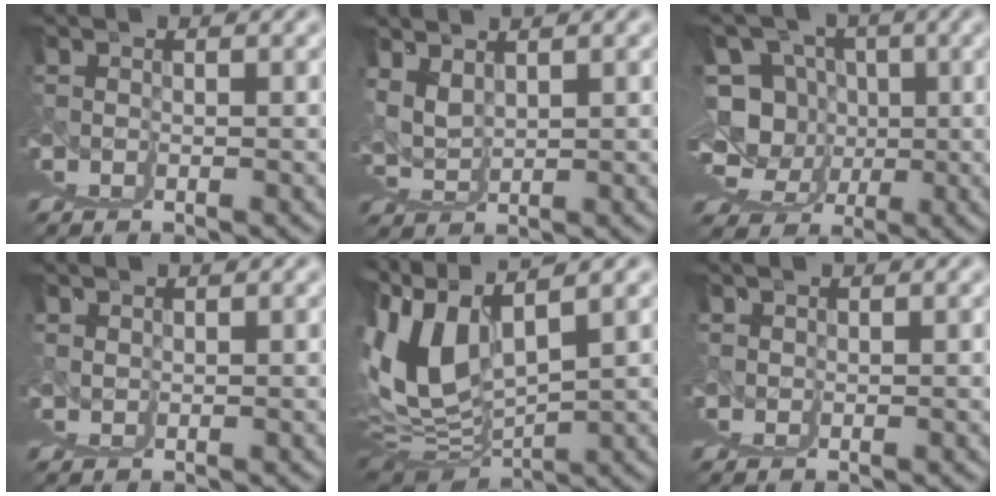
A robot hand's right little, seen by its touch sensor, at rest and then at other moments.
{"total": 4.7, "force": [3.5, 2.4, 2.1], "torque": [-0.046, -0.014, 0.082]}
{"total": 9.0, "force": [4.8, 4.1, 6.5], "torque": [-0.079, 0.003, 0.083]}
{"total": 3.0, "force": [1.8, 2.4, 0.3], "torque": [-0.006, -0.005, 0.027]}
{"total": 7.2, "force": [4.8, -0.7, 5.4], "torque": [-0.087, 0.017, 0.091]}
{"total": 3.2, "force": [1.4, 2.7, 0.9], "torque": [-0.015, -0.006, 0.021]}